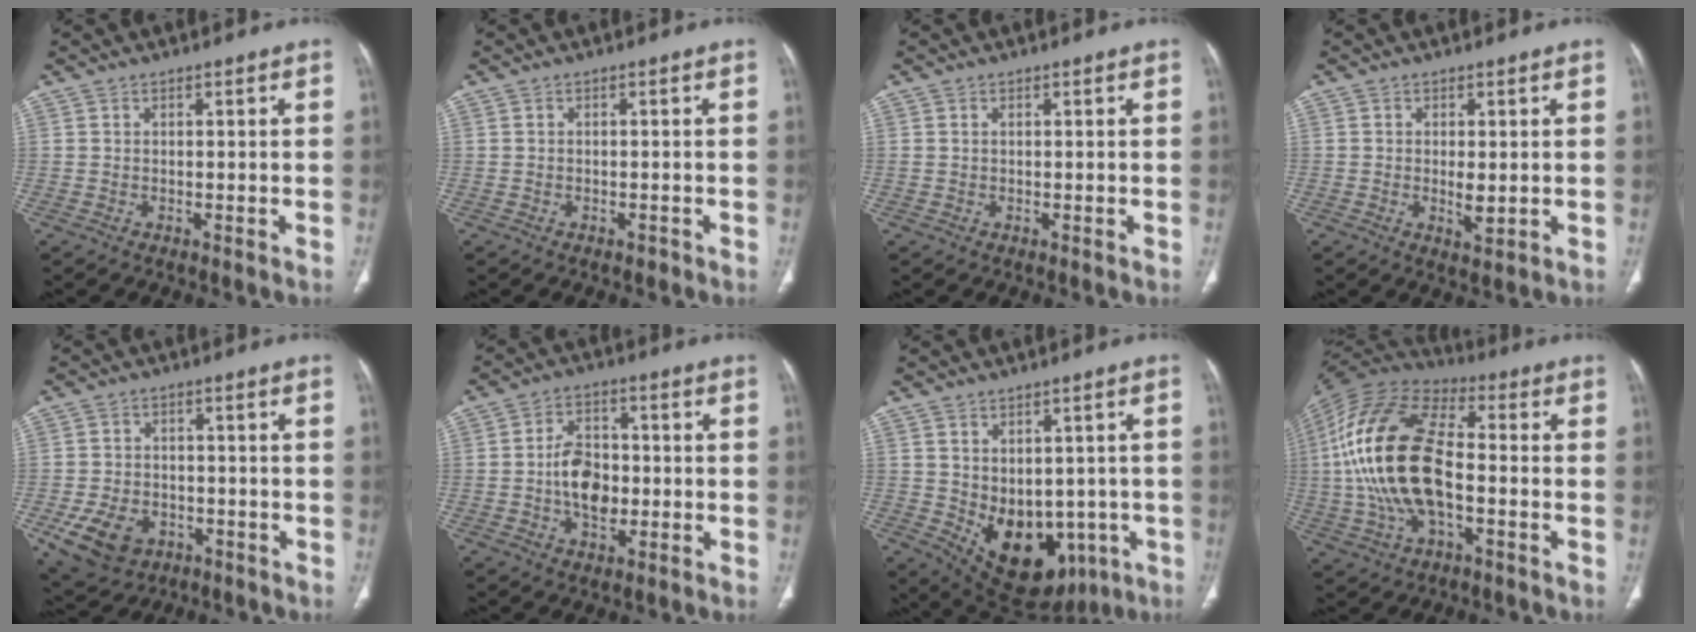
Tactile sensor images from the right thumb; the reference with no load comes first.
{"total": 0.7, "force": [-0.5, 0.5, 0.2], "torque": [-0.004, 0.000, -0.008]}
{"total": 0.6, "force": [0.2, 0.4, 0.4], "torque": [-0.012, 0.006, 0.008]}
{"total": 3.2, "force": [-0.2, 1.4, 2.8], "torque": [-0.048, -0.009, 0.001]}
{"total": 10.7, "force": [-4.3, 7.8, 5.9], "torque": [-0.103, 0.018, -0.058]}
{"total": 9.2, "force": [-1.1, 6.1, 6.8], "torque": [-0.096, 0.012, -0.023]}
{"total": 15.8, "force": [-4.0, 10.9, 10.7], "torque": [-0.125, 0.001, -0.023]}
{"total": 22.2, "force": [-1.6, 11.5, 19.0], "torque": [-0.389, 0.021, -0.030]}